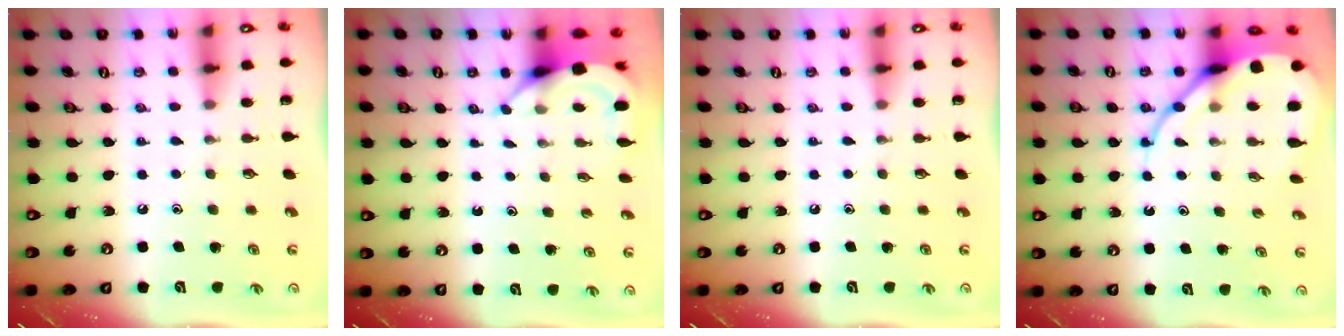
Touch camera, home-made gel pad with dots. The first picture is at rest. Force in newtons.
{"total": 3.8, "press": 3.7, "slide": 0.3}
{"total": 0.0}
{"total": 10.6, "press": 10.6, "slide": 1.0}